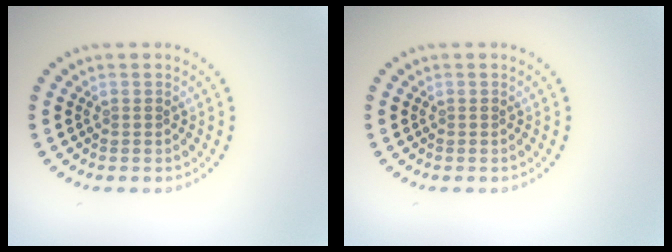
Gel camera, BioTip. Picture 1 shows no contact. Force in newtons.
{"total": 0.0}